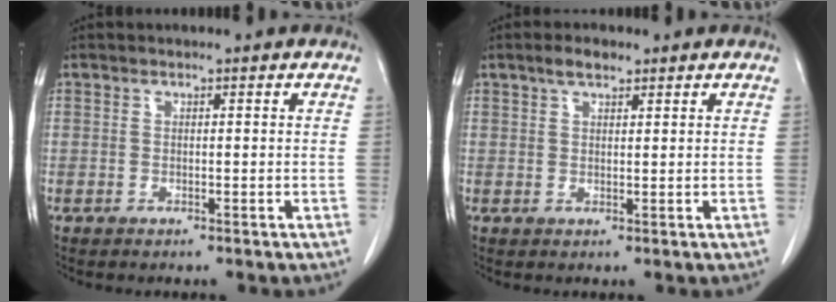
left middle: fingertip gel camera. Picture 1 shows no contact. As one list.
[{"total": 2.7, "force": [1.9, 1.0, 1.6], "torque": [-0.034, 0.007, 0.033]}]